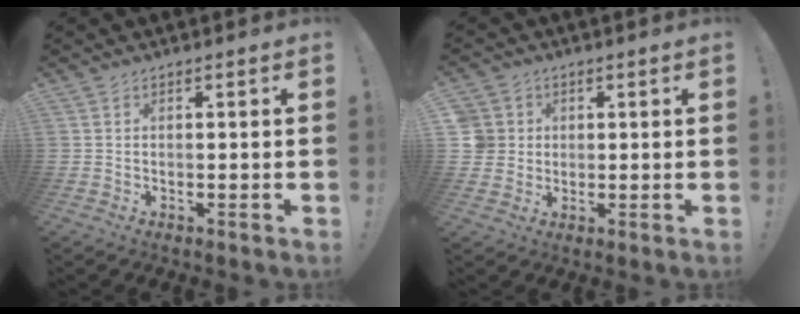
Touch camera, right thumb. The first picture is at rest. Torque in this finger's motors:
{"motor_torque": [0.26, 0.84, 0.21, -0.03, 0.01]}